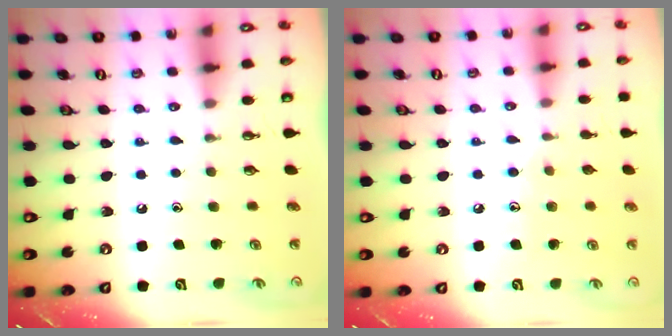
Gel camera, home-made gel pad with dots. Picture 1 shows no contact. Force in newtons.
{"total": 6.8, "press": 6.8, "slide": 0.7}